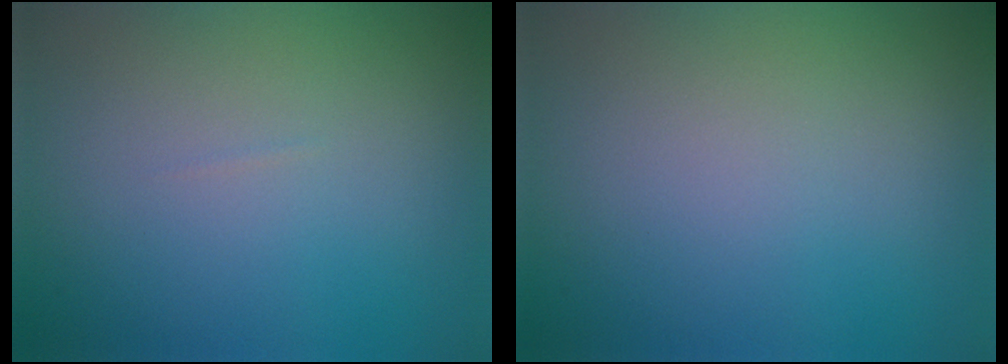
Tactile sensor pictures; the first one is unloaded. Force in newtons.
{"total": 0.0}